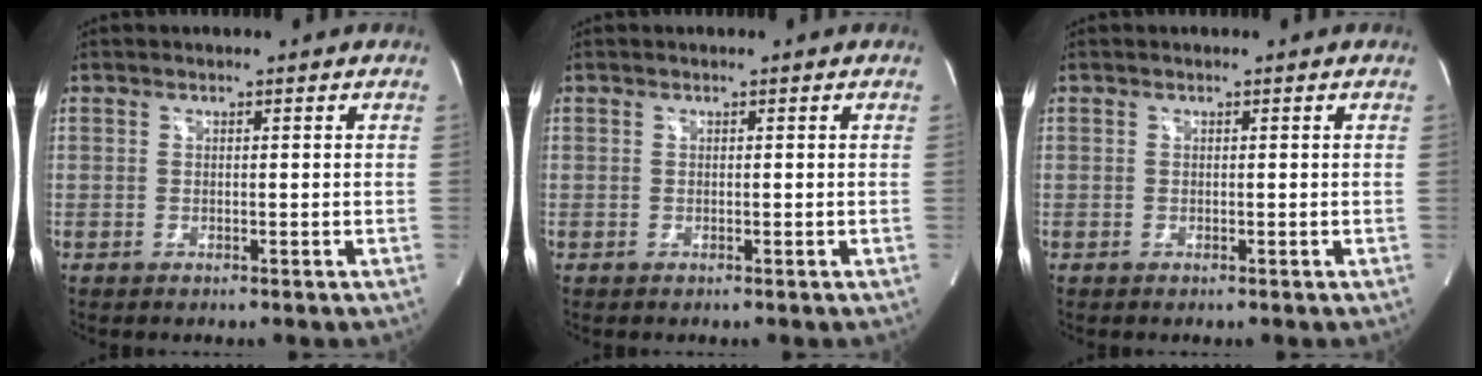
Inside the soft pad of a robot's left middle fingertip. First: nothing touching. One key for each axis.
{"total": 0.0}
{"total": 0.0}